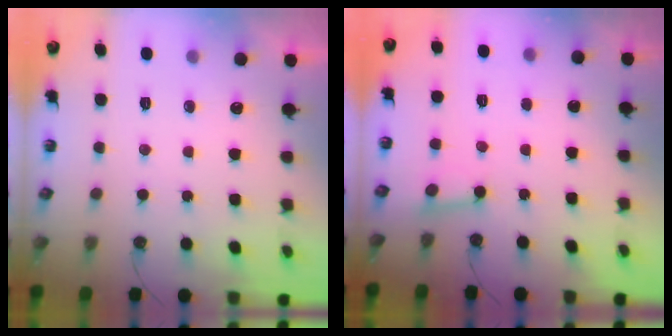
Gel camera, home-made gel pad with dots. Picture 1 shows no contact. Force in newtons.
{"total": 2.9, "press": 2.9, "slide": 0.4}